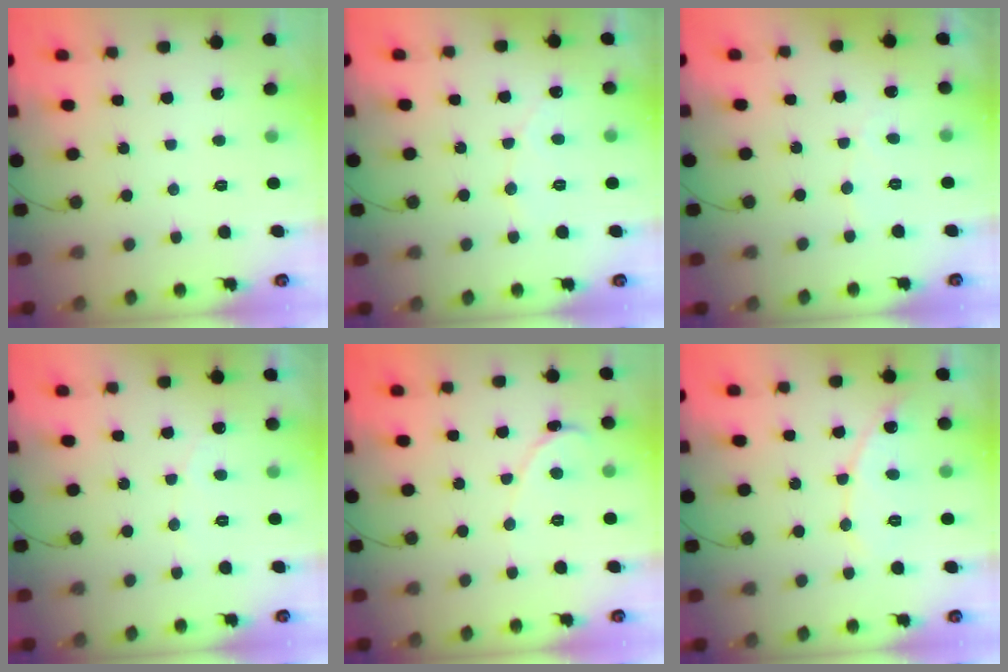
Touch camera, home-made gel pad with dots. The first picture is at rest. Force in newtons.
{"total": 3.9, "press": 3.8, "slide": 0.3}
{"total": 2.6, "press": 2.6, "slide": 0.1}
{"total": 2.3, "press": 2.3, "slide": 0.1}
{"total": 1.0, "press": 1.0, "slide": 0.1}
{"total": 8.5, "press": 8.4, "slide": 0.9}